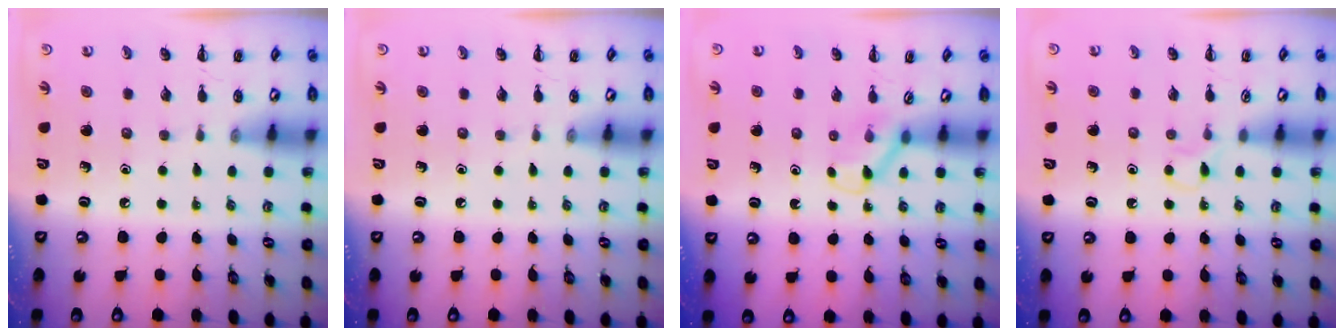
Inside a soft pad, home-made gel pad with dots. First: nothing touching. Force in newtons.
{"total": 0.0}
{"total": 2.6, "press": 2.4, "slide": 0.9}
{"total": 3.4, "press": 3.1, "slide": 1.3}